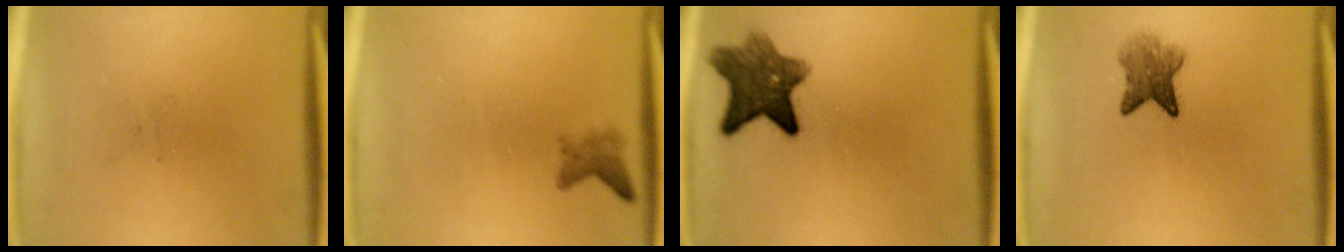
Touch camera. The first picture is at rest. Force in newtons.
{"total": 1.7}
{"total": 8.4}
{"total": 4.3}